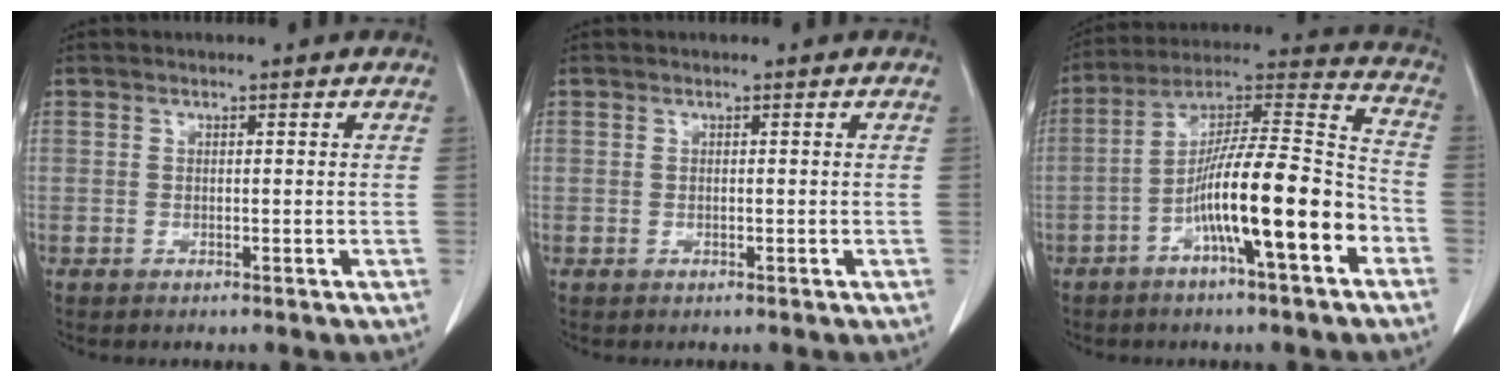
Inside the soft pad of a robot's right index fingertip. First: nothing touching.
{"total": 0.0}
{"total": 17.4, "force": [-6.6, 1.9, 16.0], "torque": [-0.275, 0.009, -0.113]}